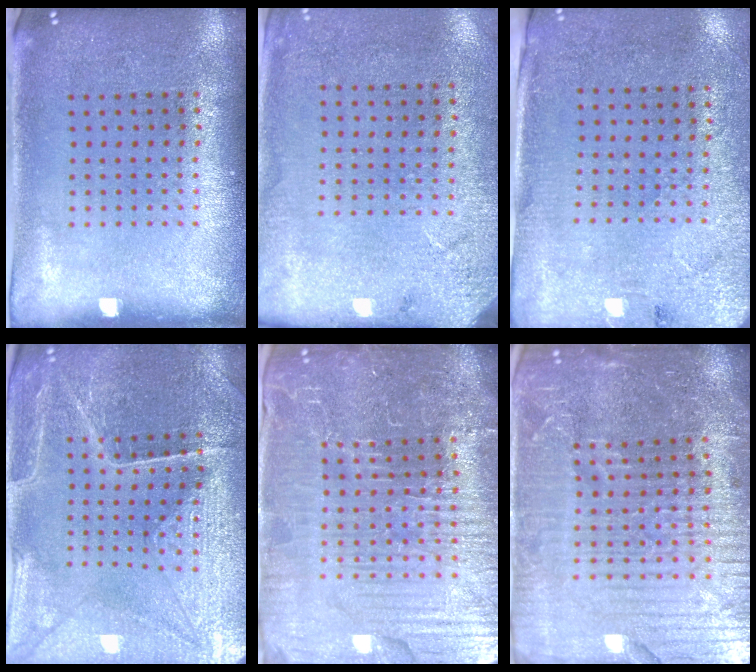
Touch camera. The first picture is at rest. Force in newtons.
{"total": 2.7, "press": 2.3, "slide": 1.3}
{"total": 2.7, "press": 2.3, "slide": 1.4}
{"total": 3.4, "press": 3.4, "slide": 0.3}
{"total": 6.4, "press": 5.8, "slide": 2.6}
{"total": 6.2, "press": 5.5, "slide": 2.8}